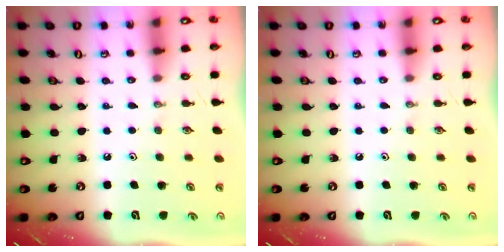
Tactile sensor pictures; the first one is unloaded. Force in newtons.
{"total": 0.0}